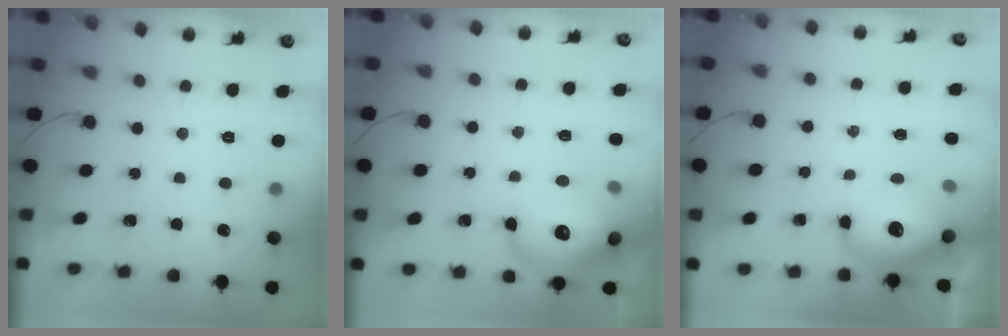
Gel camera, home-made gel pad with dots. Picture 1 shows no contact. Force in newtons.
{"total": 17.8, "press": 17.6, "slide": 2.4}
{"total": 12.5, "press": 12.1, "slide": 2.9}